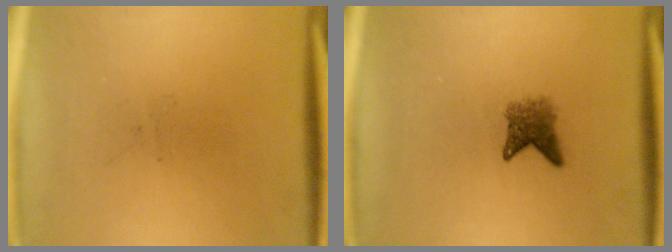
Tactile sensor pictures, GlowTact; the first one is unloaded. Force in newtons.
{"total": 2.8}